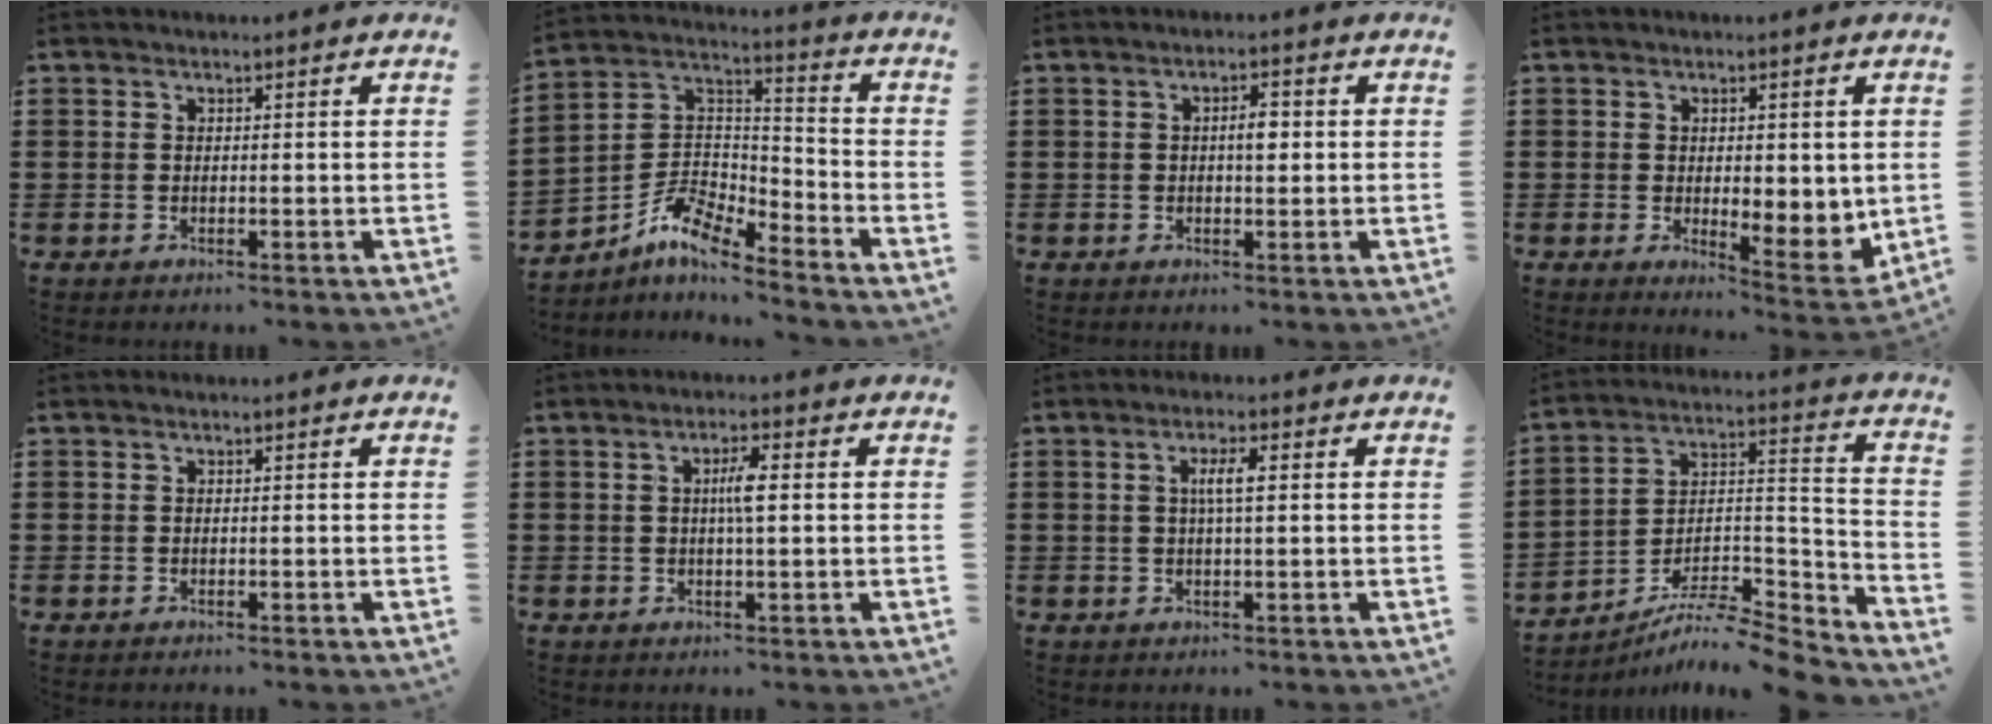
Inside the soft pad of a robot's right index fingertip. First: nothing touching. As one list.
[{"total": 7.7, "force": [-6.0, 2.4, 4.2], "torque": [-0.105, -0.008, -0.124]}, {"total": 2.8, "force": [0.2, 1.0, 2.6], "torque": [-0.043, 0.001, -0.001]}, {"total": 3.8, "force": [0.8, 2.0, 3.1], "torque": [-0.048, 0.000, 0.009]}, {"total": 0.0}, {"total": 3.4, "force": [0.3, 0.5, 3.4], "torque": [-0.064, 0.001, 0.002]}, {"total": 3.2, "force": [0.4, 0.6, 3.1], "torque": [-0.060, 0.003, 0.005]}, {"total": 7.4, "force": [-7.0, 1.0, 2.2], "torque": [-0.026, 0.008, -0.138]}]